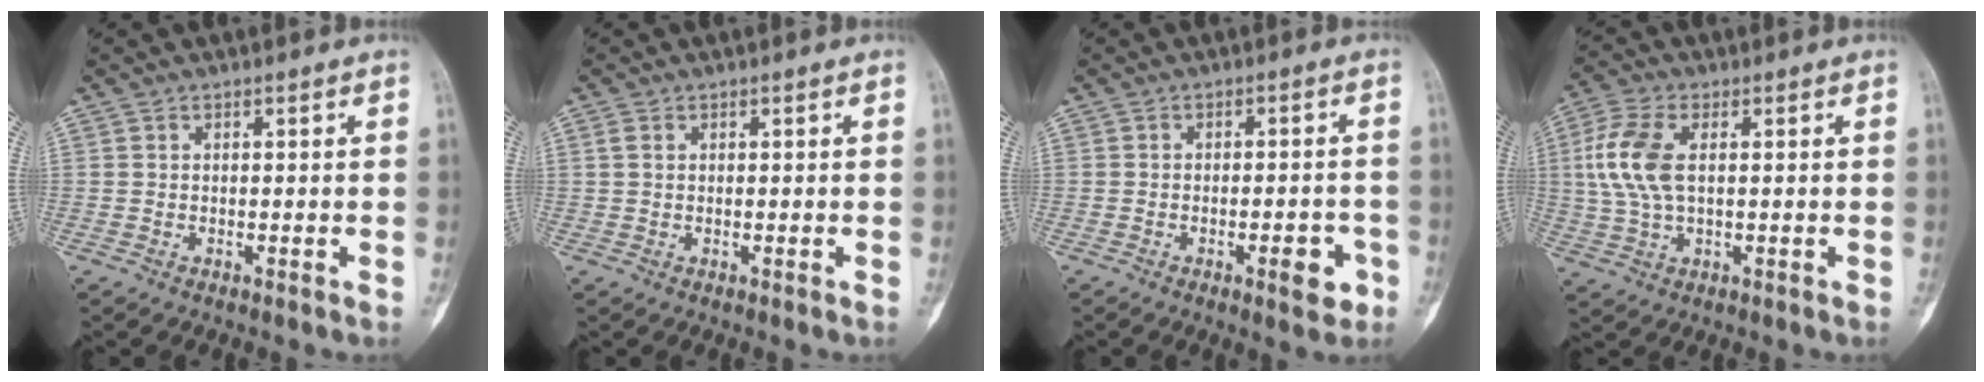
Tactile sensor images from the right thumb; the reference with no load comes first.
{"total": 1.3, "force": [0.5, 0.8, 0.9], "torque": [-0.022, 0.004, 0.012]}
{"total": 5.9, "force": [-2.6, 2.2, 4.8], "torque": [-0.052, 0.016, -0.030]}
{"total": 9.8, "force": [1.5, 5.2, 8.1], "torque": [-0.194, 0.008, 0.030]}